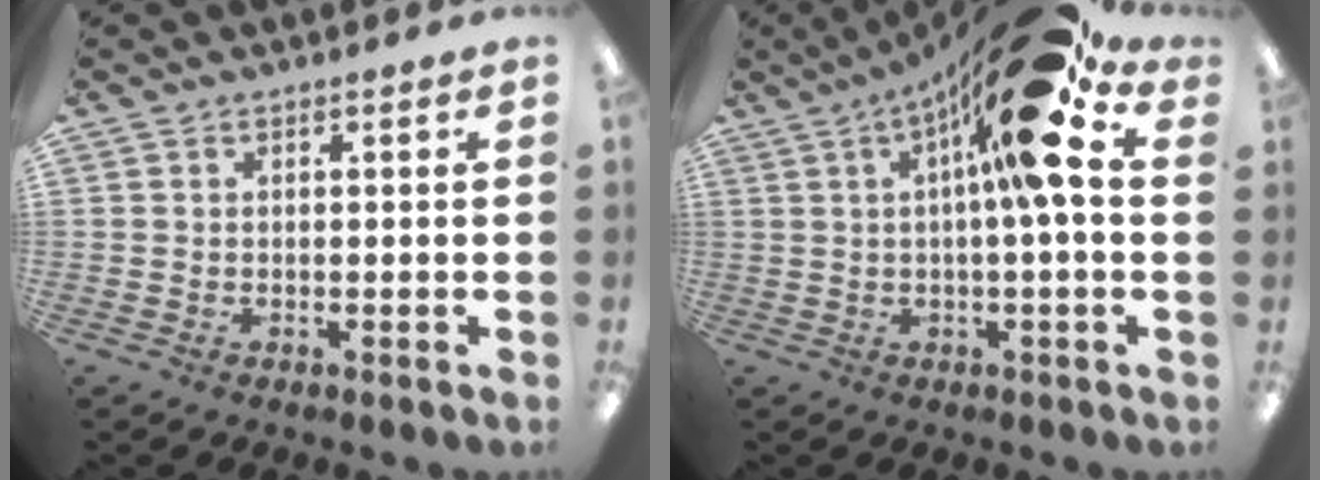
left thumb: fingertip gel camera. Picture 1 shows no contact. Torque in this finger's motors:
{"motor_torque": [1.08, 2.47, 1.65, -1.12, 0.49]}